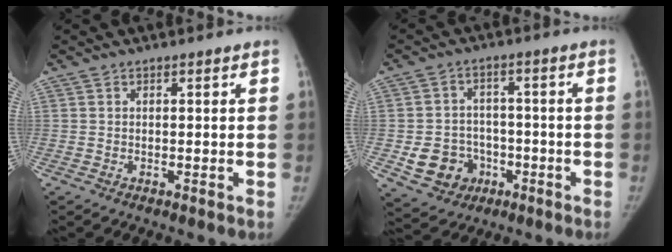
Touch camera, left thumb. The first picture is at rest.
{"total": 9.5, "force": [-3.1, 8.3, 3.3], "torque": [-0.031, 0.024, -0.038]}